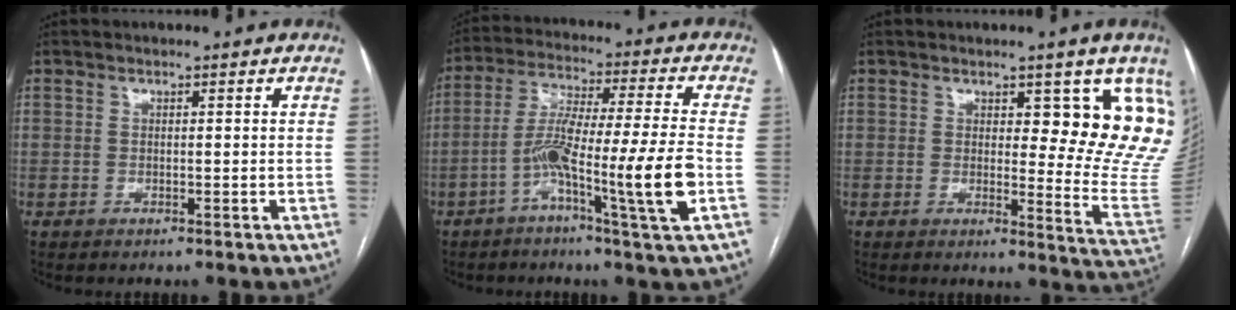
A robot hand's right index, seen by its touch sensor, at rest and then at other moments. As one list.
[{"total": 13.8, "force": [-4.8, -0.7, 12.9], "torque": [-0.243, 0.001, -0.091]}, {"total": 12.2, "force": [6.5, 3.9, 9.5], "torque": [-0.096, -0.033, 0.064]}]